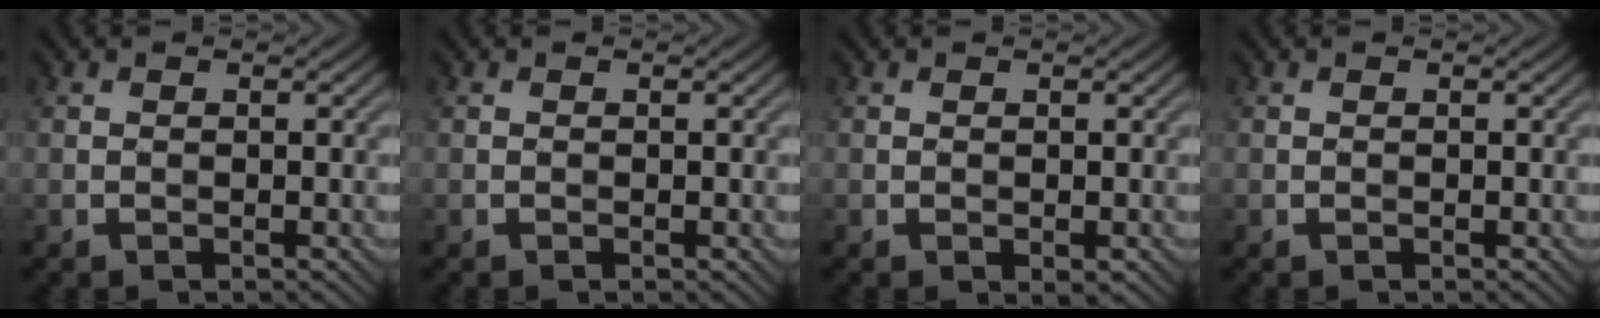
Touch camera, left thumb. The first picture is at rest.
{"total": 0.0}
{"total": 0.6, "force": [0.0, 0.3, 0.5], "torque": [-0.009, -0.001, 0.001]}
{"total": 0.0}